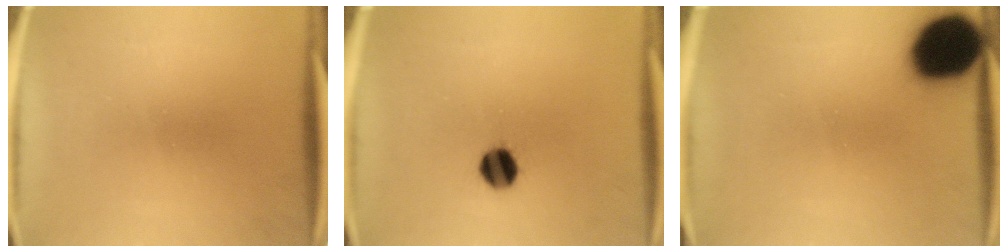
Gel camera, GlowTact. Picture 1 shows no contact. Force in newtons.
{"total": 6.5}
{"total": 19.0}